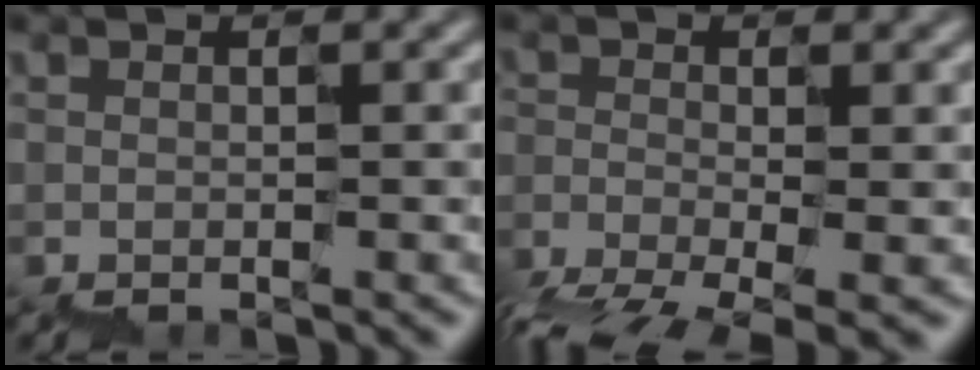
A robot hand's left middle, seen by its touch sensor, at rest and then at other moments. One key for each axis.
{"total": 5.8, "fx": -4.1, "fy": 1.8, "fz": 3.7, "tx": -0.075, "ty": -0.014, "tz": -0.073}